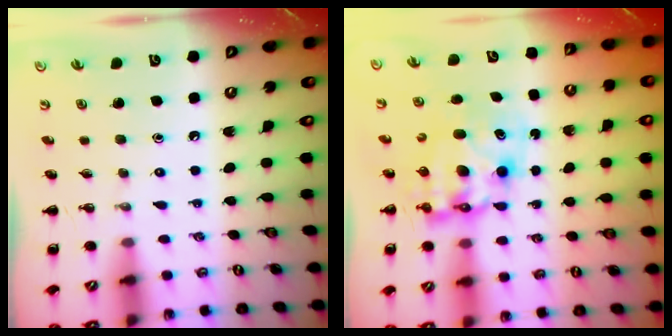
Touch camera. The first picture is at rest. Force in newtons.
{"total": 7.8, "press": 7.5, "slide": 2.2}